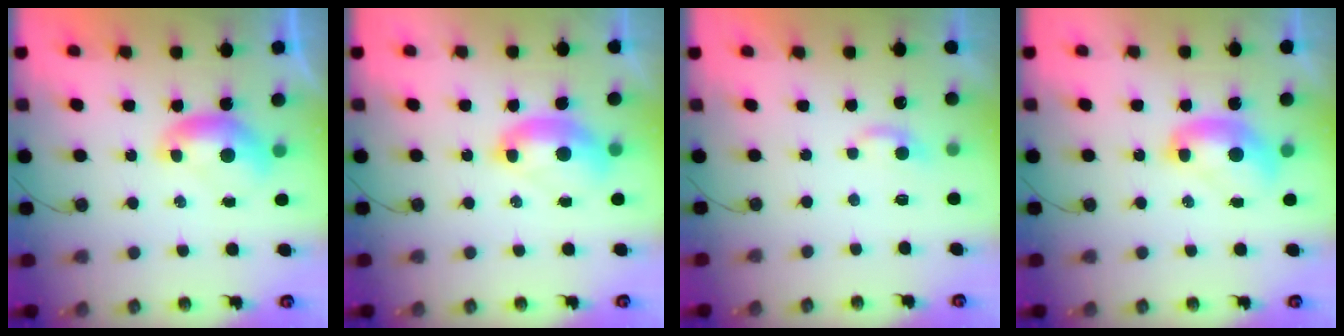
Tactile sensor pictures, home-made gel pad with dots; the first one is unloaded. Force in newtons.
{"total": 2.5, "press": 2.5, "slide": 0.6}
{"total": 2.2, "press": 2.2, "slide": 0.5}
{"total": 2.0, "press": 2.0, "slide": 0.2}